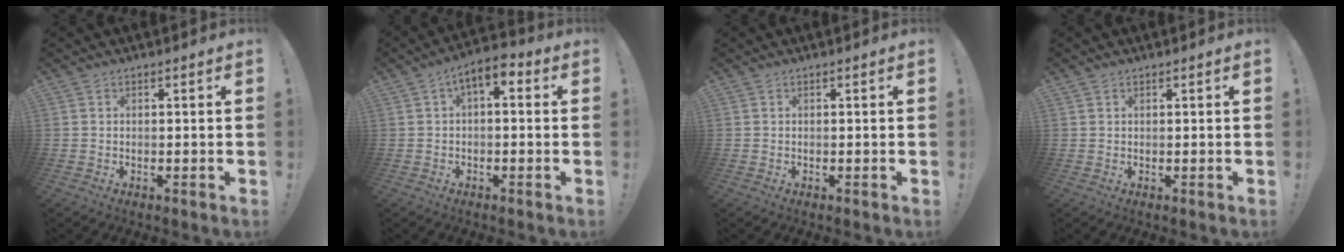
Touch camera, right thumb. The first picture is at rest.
{"total": 5.2, "force": [1.2, 2.2, 4.6], "torque": [-0.073, -0.007, 0.020]}
{"total": 0.0}
{"total": 0.7, "force": [0.5, 0.4, 0.2], "torque": [0.002, -0.002, 0.009]}